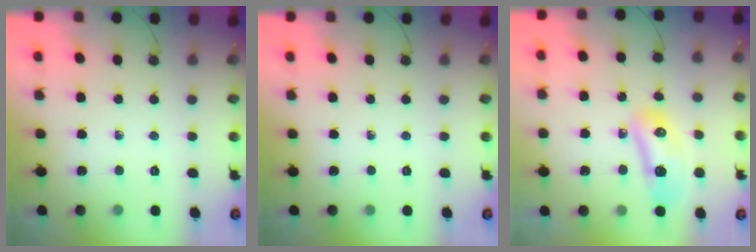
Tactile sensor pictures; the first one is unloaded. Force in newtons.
{"total": 0.0}
{"total": 9.9, "press": 9.8, "slide": 1.5}